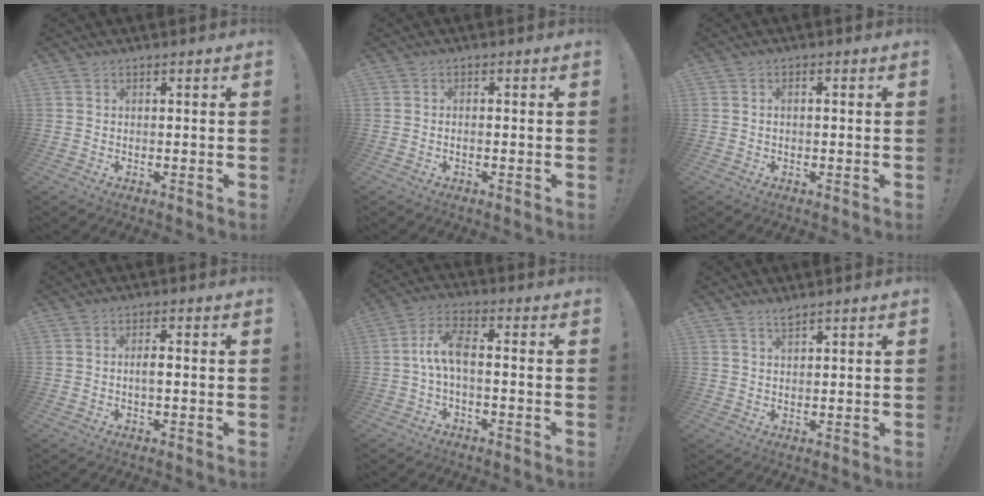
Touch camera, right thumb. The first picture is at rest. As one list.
[{"total": 0.9, "force": [-0.6, 0.1, 0.6], "torque": [-0.011, 0.002, -0.011]}, {"total": 1.1, "force": [-0.5, 0.4, 0.9], "torque": [-0.021, 0.005, -0.009]}, {"total": 2.7, "force": [-0.5, 0.9, 2.5], "torque": [-0.057, 0.005, -0.013]}, {"total": 7.8, "force": [-0.9, 2.9, 7.2], "torque": [-0.144, 0.012, -0.014]}, {"total": 2.1, "force": [1.8, 0.3, 1.0], "torque": [-0.022, -0.007, 0.033]}]